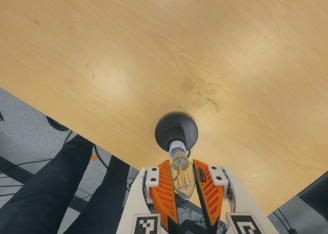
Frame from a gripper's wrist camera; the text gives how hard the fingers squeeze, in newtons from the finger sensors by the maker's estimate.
{"total": 12.6, "left": 14.1, "right": 11.0}